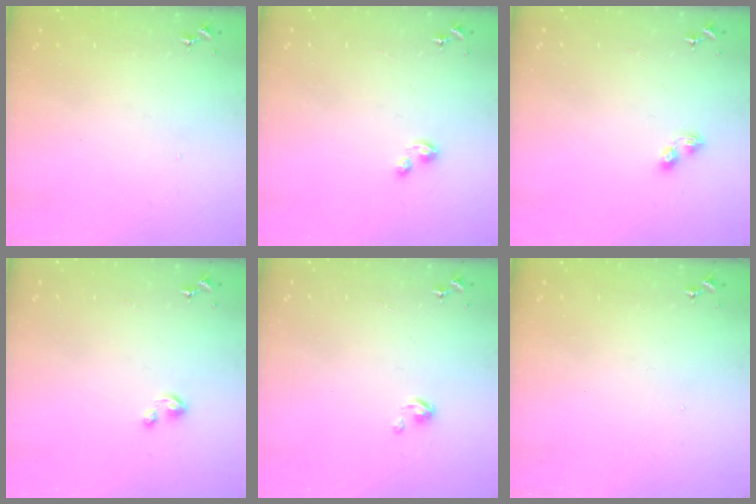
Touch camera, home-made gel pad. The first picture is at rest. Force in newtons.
{"total": 2.9, "press": 2.9, "slide": 0.3}
{"total": 4.9, "press": 4.9, "slide": 0.5}
{"total": 2.3, "press": 2.3, "slide": 0.3}
{"total": 3.7, "press": 3.7, "slide": 0.3}
{"total": 0.0}